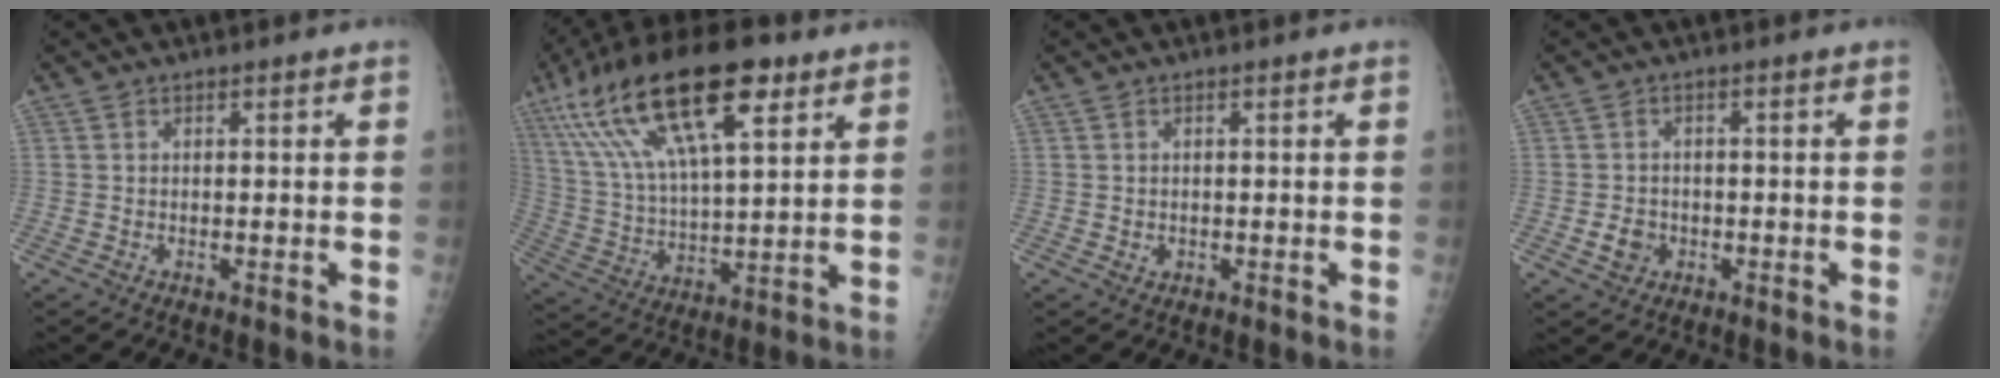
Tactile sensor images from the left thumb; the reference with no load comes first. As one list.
[{"total": 23.9, "force": [12.2, 8.5, 18.7], "torque": [-0.344, -0.007, 0.221]}, {"total": 1.0, "force": [0.0, 0.9, 0.4], "torque": [-0.005, 0.000, 0.003]}, {"total": 3.3, "force": [-1.1, 2.9, 1.4], "torque": [-0.013, 0.006, -0.016]}]